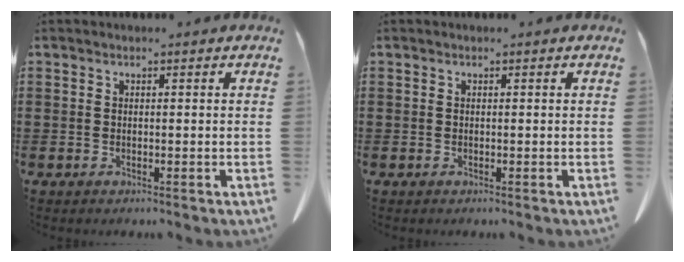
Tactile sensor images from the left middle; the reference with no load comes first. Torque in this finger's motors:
{"motor_torque": [-1.06, -1.08, 0.05, 0.00]}